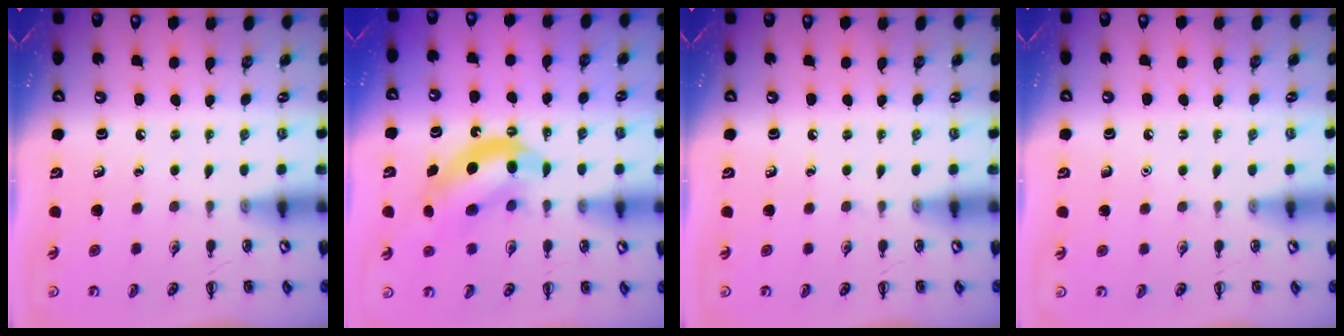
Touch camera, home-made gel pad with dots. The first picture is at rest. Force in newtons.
{"total": 10.5, "press": 10.1, "slide": 2.8}
{"total": 0.0}
{"total": 1.6, "press": 1.5, "slide": 0.1}